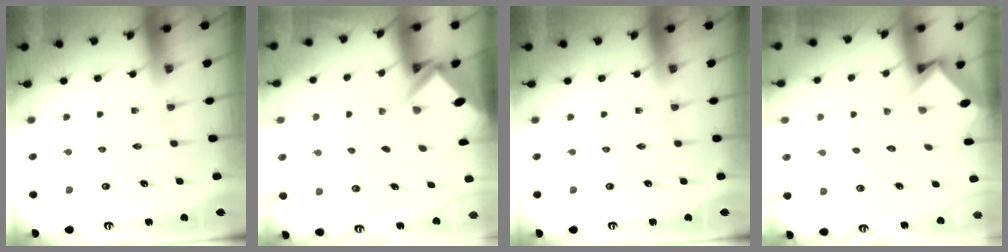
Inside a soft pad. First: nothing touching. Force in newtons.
{"total": 2.7, "press": 2.7, "slide": 0.1}
{"total": 0.0}
{"total": 3.7, "press": 3.7, "slide": 0.2}